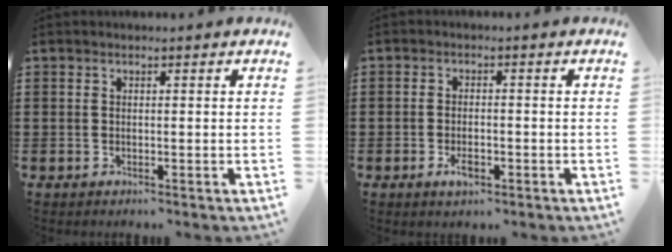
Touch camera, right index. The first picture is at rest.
{"total": 2.7, "force": [-1.2, 1.2, 2.2], "torque": [-0.039, 0.002, -0.020]}